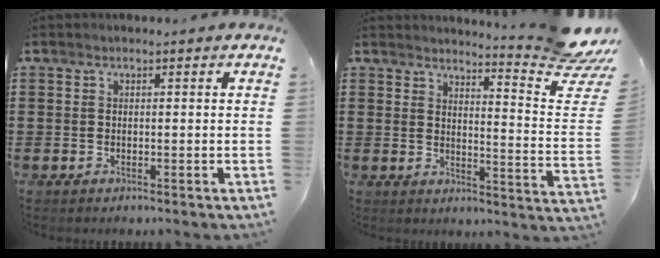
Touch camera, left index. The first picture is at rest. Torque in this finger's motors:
{"motor_torque": [2.14, 0.00, 0.27, 0.06]}